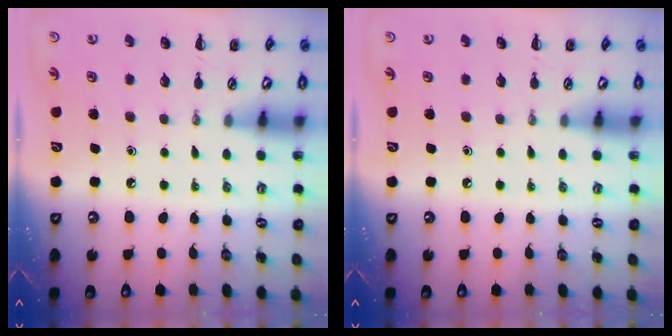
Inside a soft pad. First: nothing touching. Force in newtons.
{"total": 0.0}